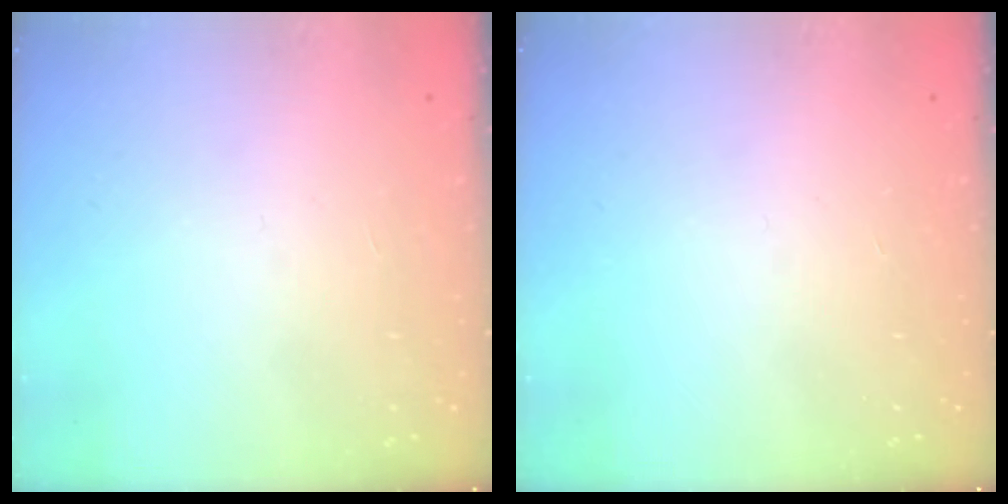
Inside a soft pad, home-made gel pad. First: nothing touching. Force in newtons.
{"total": 0.0}